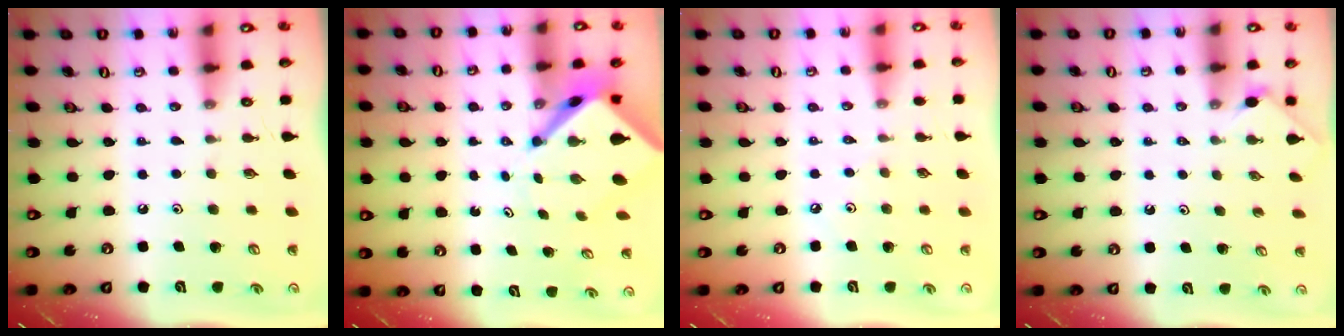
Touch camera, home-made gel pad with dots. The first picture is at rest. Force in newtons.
{"total": 5.9, "press": 5.9, "slide": 0.4}
{"total": 2.4, "press": 2.3, "slide": 0.5}
{"total": 0.7, "press": 0.6, "slide": 0.2}